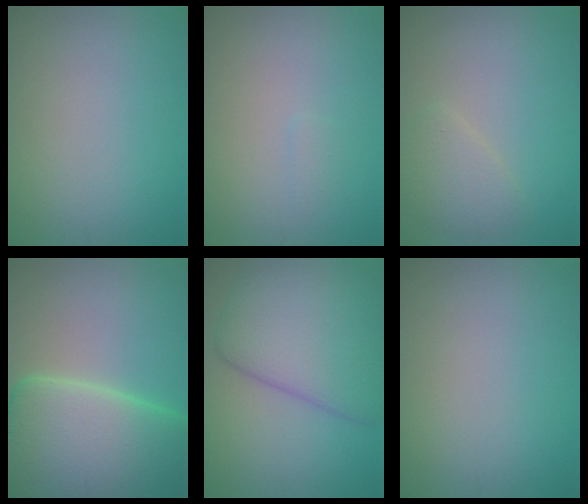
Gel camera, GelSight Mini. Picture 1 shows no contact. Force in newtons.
{"total": 0.5, "press": 0.5, "slide": 0.1}
{"total": 2.1, "press": 2.1, "slide": 0.1}
{"total": 15.1, "press": 15.1, "slide": 0.9}
{"total": 8.7, "press": 8.7, "slide": 0.4}
{"total": 0.0}